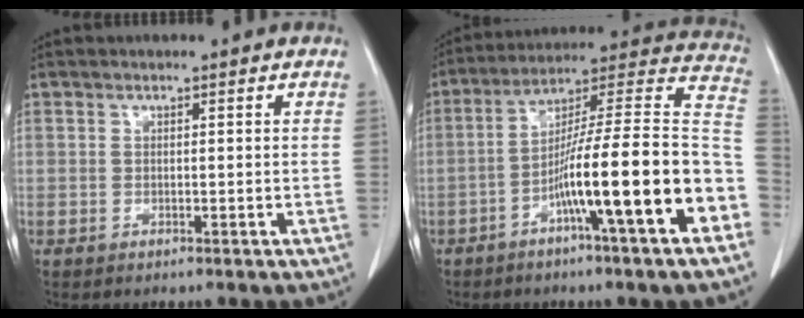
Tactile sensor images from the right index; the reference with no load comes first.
{"total": 20.6, "force": [-7.4, 0.1, 19.2], "torque": [-0.255, 0.014, -0.121]}